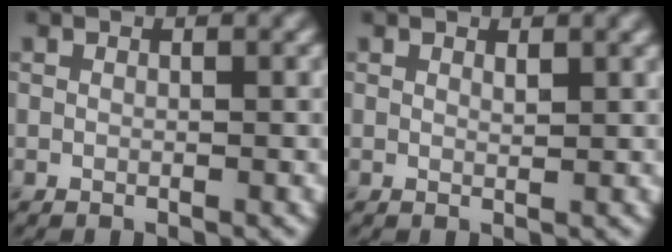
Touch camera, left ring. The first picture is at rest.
{"total": 0.7, "force": [0.6, 0.1, 0.4], "torque": [-0.005, -0.003, 0.011]}